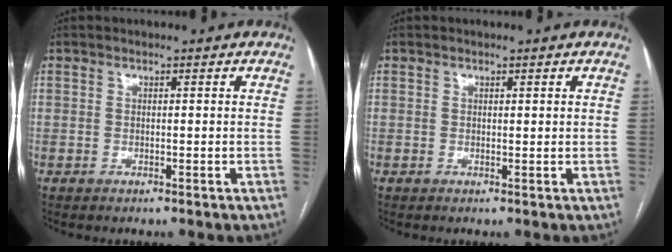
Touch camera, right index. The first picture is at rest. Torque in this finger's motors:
{"motor_torque": [0.00, 0.00, -0.02, 0.00]}